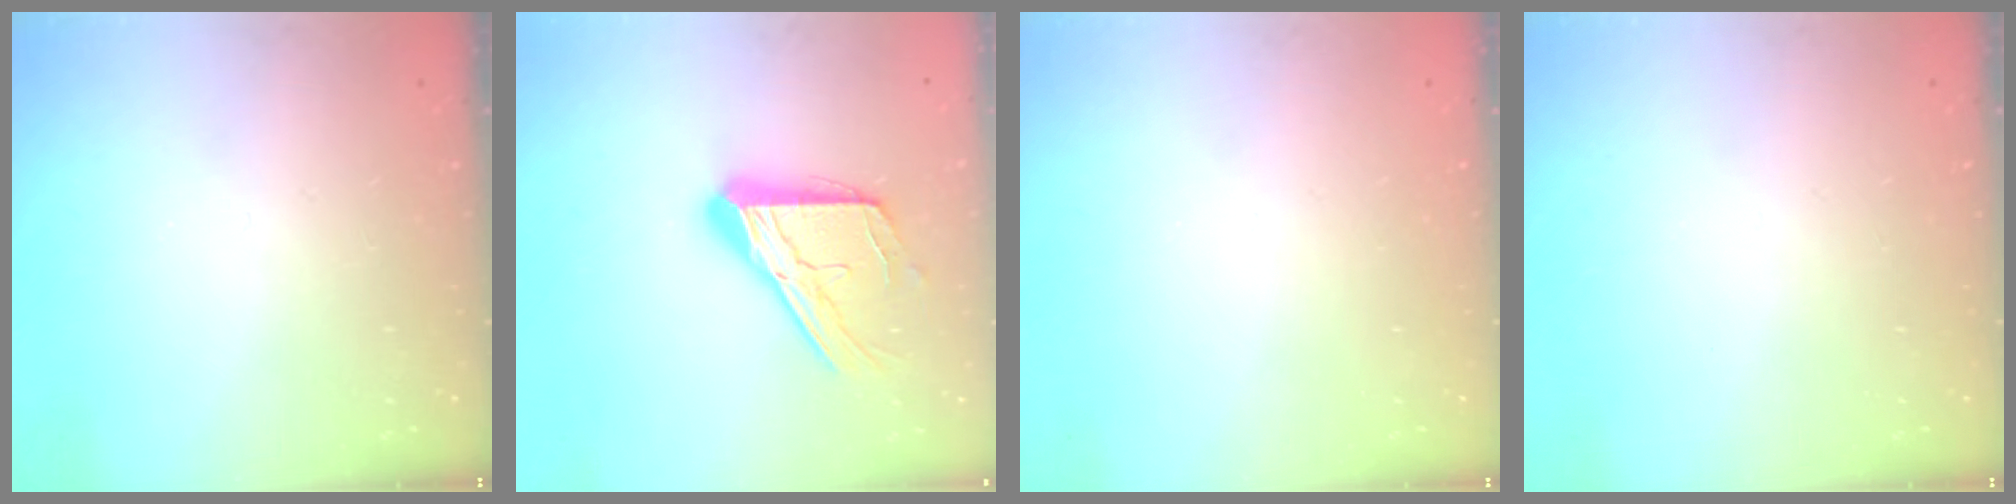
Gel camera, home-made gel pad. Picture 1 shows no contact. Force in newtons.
{"total": 17.1, "press": 17.0, "slide": 1.6}
{"total": 0.0}
{"total": 0.0}